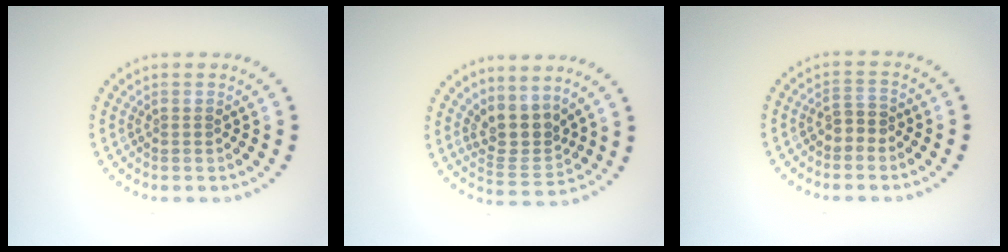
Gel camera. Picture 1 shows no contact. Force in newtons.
{"total": 3.4, "press": 2.5, "slide": 2.3}
{"total": 1.7, "press": 1.6, "slide": 0.8}